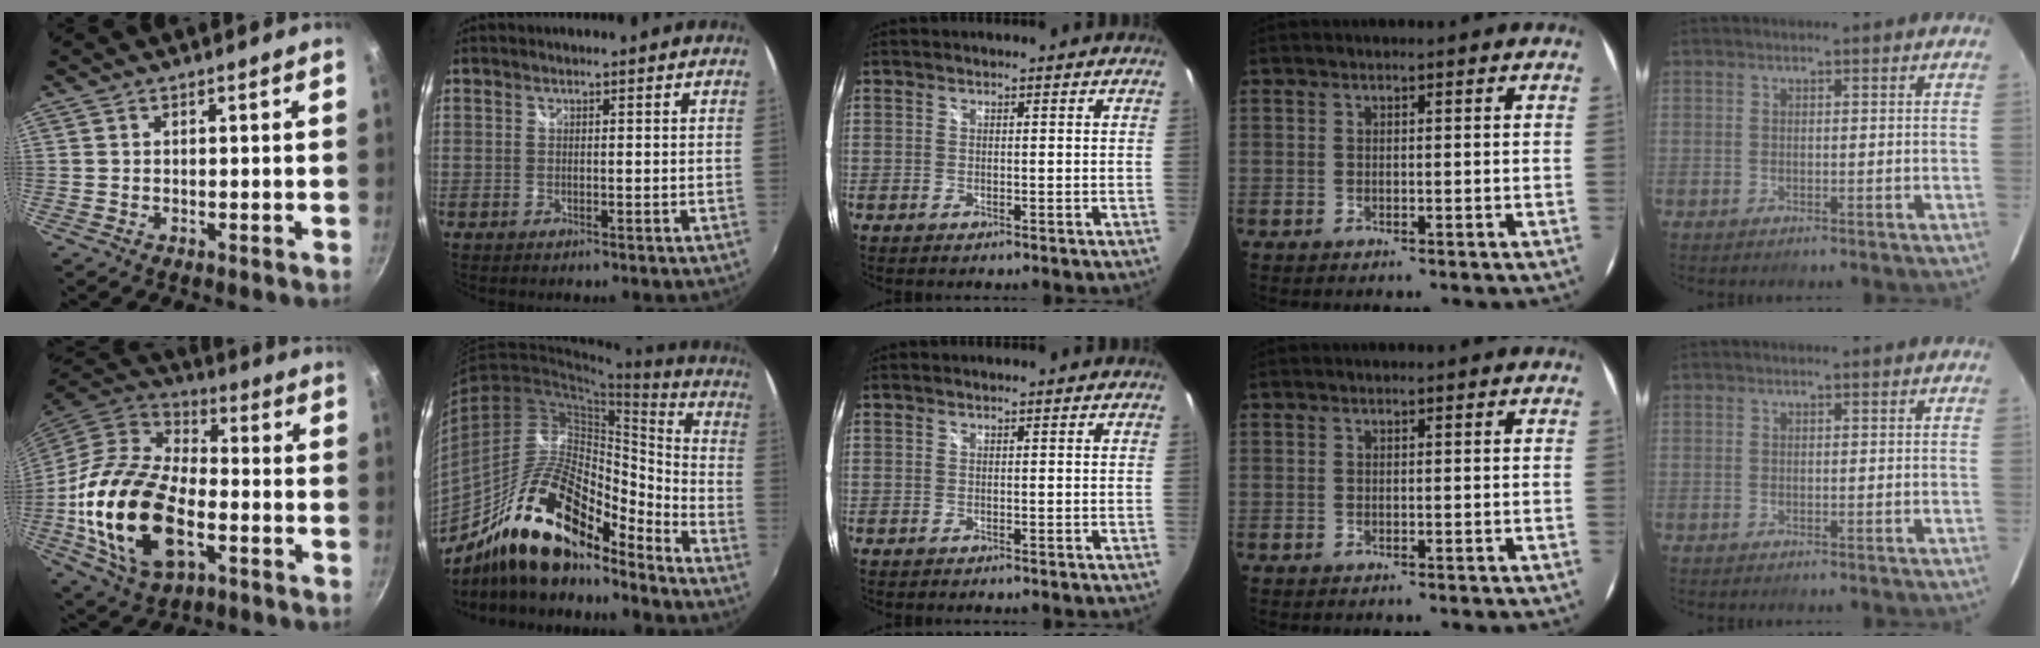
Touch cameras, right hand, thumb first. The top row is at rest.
{"thumb": {"total": 24.3, "force": [-5.4, 14.1, 19.0], "torque": [-0.353, 0.017, -0.103]}, "index": {"total": 22.1, "force": [-15.7, 8.1, 13.3], "torque": [-0.239, 0.000, -0.277]}}